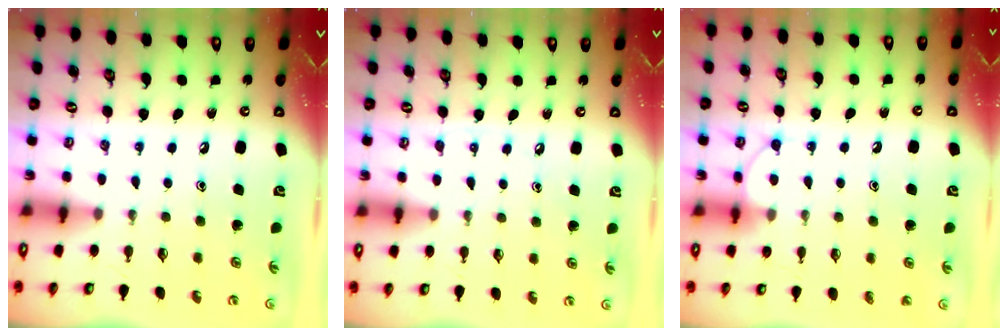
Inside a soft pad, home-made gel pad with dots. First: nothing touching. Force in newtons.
{"total": 3.7, "press": 3.6, "slide": 0.9}
{"total": 7.6, "press": 7.5, "slide": 0.6}